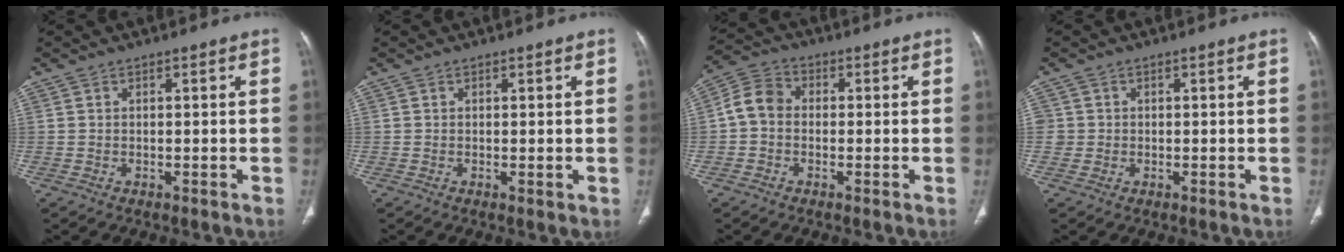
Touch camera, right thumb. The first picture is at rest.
{"total": 0.7, "force": [0.0, 0.2, 0.6], "torque": [-0.015, -0.005, 0.000]}
{"total": 6.1, "force": [-0.5, 4.9, 3.6], "torque": [-0.059, 0.019, -0.024]}
{"total": 2.0, "force": [0.0, 2.0, 0.1], "torque": [0.011, 0.007, 0.001]}